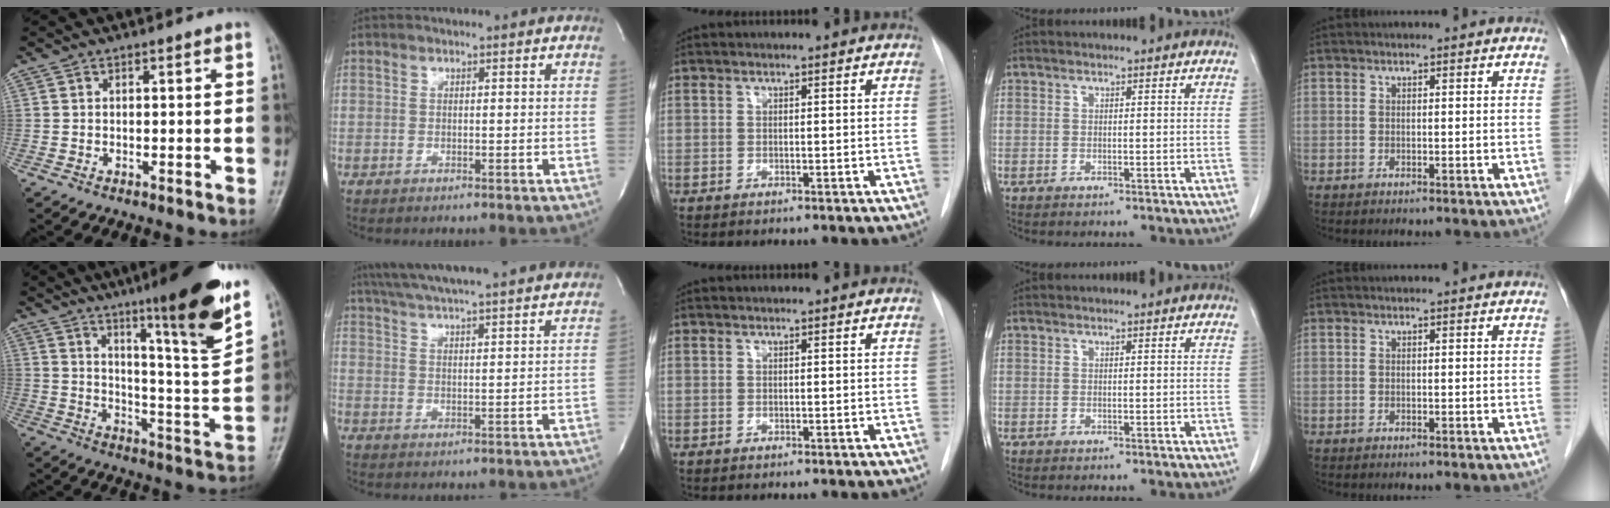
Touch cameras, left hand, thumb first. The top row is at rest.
{"thumb": {"total": 19.0, "force": [11.9, 1.5, 14.8], "torque": [-0.191, -0.067, 0.183]}, "index": {"total": 23.3, "force": [20.9, 1.0, 10.2], "torque": [-0.175, 0.008, 0.282]}}